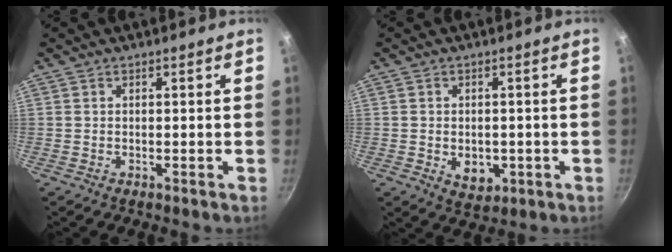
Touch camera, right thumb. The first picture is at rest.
{"total": 5.3, "force": [-1.1, 3.9, 3.4], "torque": [-0.035, -0.001, -0.006]}